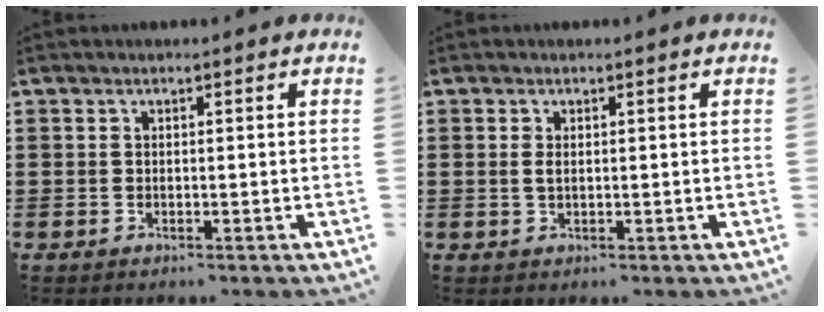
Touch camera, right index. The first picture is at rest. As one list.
[{"total": 1.4, "force": [0.2, 0.6, 1.2], "torque": [-0.026, 0.004, 0.002]}]